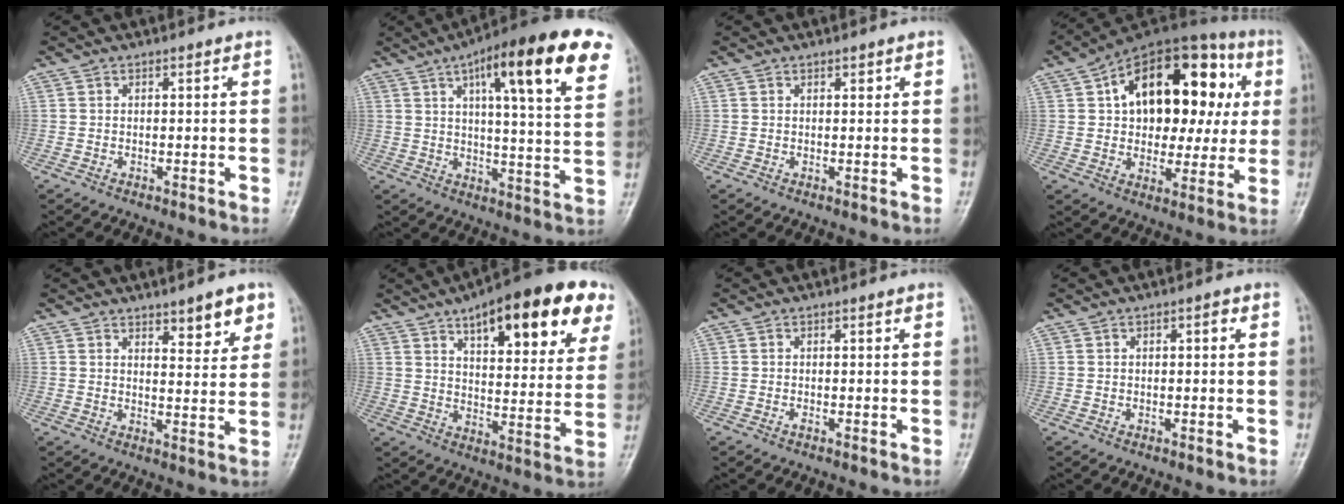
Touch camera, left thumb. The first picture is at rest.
{"total": 21.7, "force": [10.8, 5.0, 18.2], "torque": [-0.240, -0.012, 0.148]}
{"total": 0.8, "force": [0.4, 0.5, 0.5], "torque": [-0.002, 0.000, 0.005]}
{"total": 24.6, "force": [5.5, 14.7, 18.9], "torque": [-0.229, 0.034, 0.078]}
{"total": 6.4, "force": [4.0, 2.4, 4.4], "torque": [-0.037, -0.025, 0.053]}
{"total": 22.6, "force": [12.0, 8.1, 17.4], "torque": [-0.206, -0.020, 0.167]}
{"total": 0.6, "force": [-0.4, 0.2, 0.4], "torque": [-0.009, 0.004, -0.007]}
{"total": 1.5, "force": [0.2, 0.7, 1.3], "torque": [-0.014, 0.004, -0.001]}